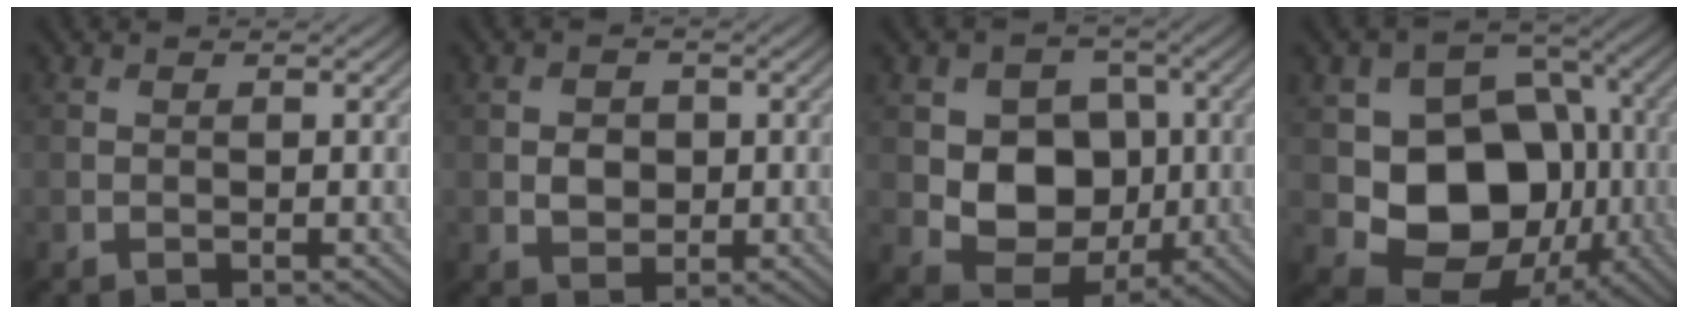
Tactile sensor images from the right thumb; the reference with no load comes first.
{"total": 2.7, "force": [0.0, 2.3, 1.4], "torque": [-0.029, -0.002, -0.005]}
{"total": 8.6, "force": [-0.1, 7.0, 5.0], "torque": [-0.106, -0.012, -0.011]}
{"total": 13.4, "force": [-1.6, 10.4, 8.3], "torque": [-0.132, -0.021, -0.027]}